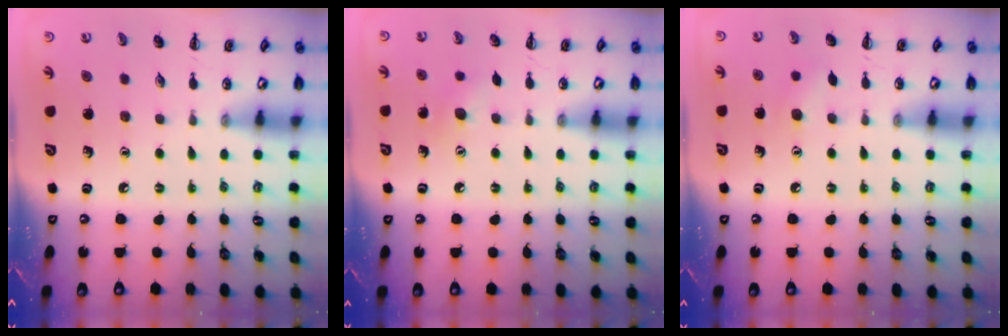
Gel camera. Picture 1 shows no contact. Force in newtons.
{"total": 6.0, "press": 5.9, "slide": 1.4}
{"total": 6.8, "press": 6.7, "slide": 1.2}